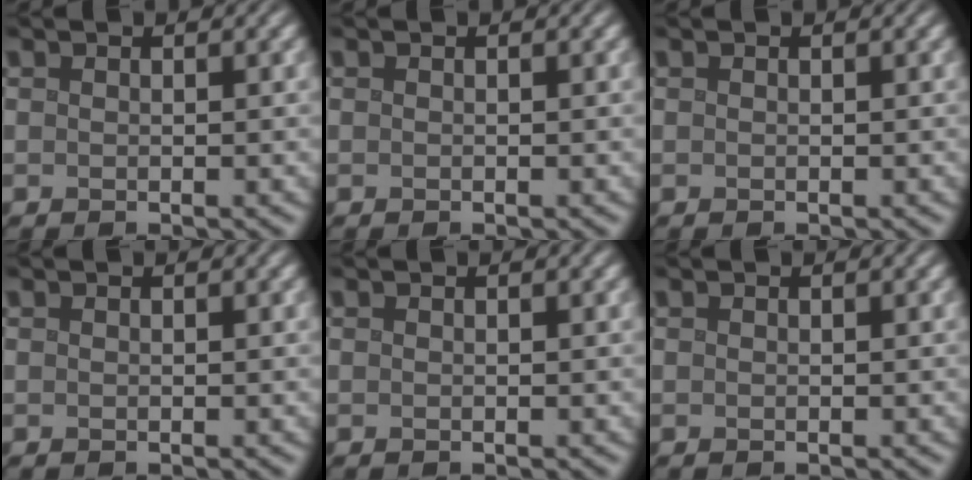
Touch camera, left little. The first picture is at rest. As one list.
[{"total": 0.0}, {"total": 0.0}, {"total": 0.0}, {"total": 0.0}, {"total": 0.0}]